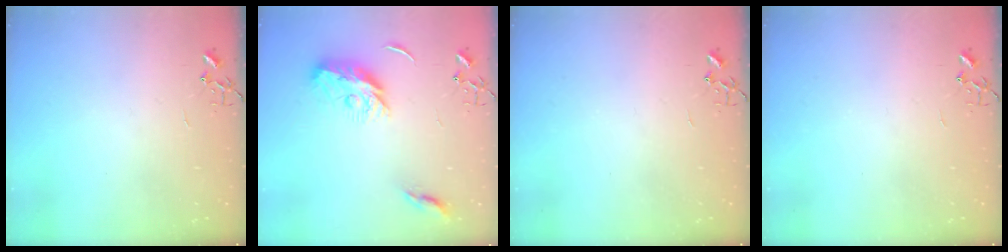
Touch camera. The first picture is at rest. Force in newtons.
{"total": 11.1, "press": 11.0, "slide": 0.8}
{"total": 0.0}
{"total": 0.0}